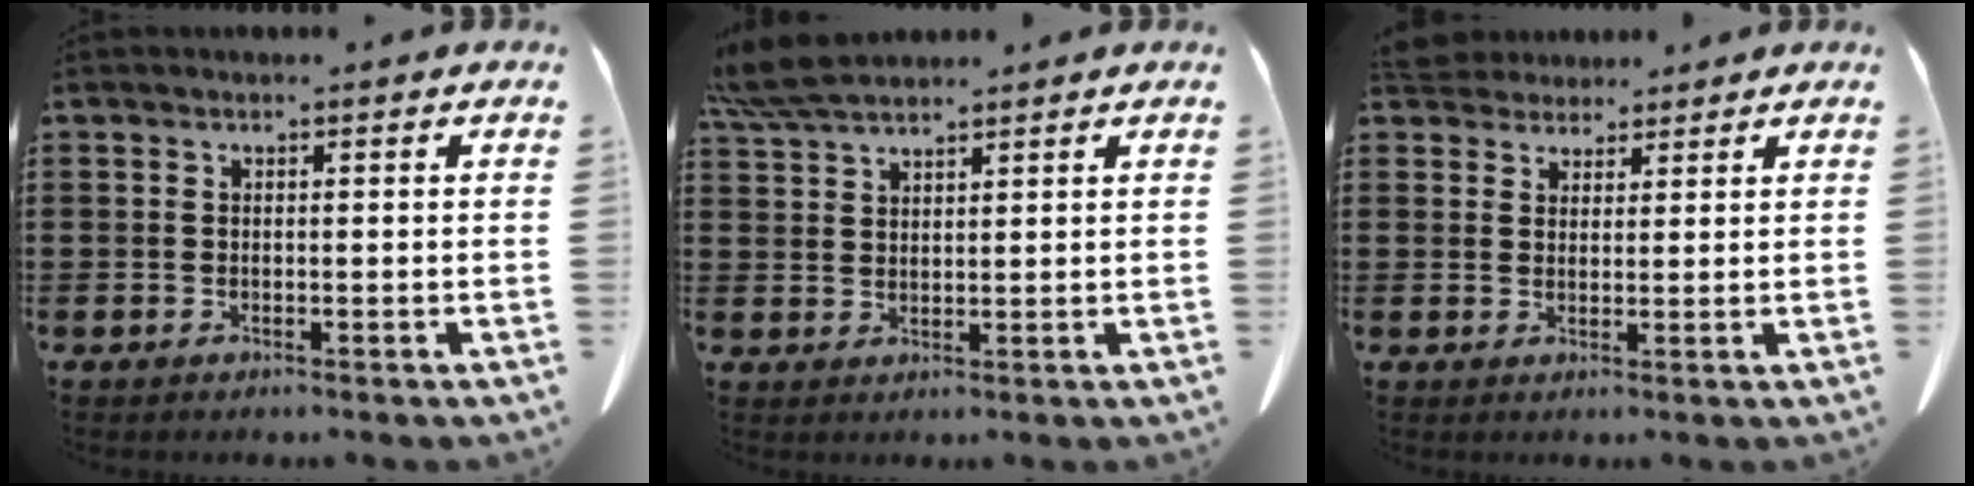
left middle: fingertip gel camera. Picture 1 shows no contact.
{"total": 5.7, "force": [4.9, 0.9, 2.7], "torque": [-0.075, -0.013, 0.093]}
{"total": 3.6, "force": [3.5, 1.1, 0.1], "torque": [-0.015, -0.007, 0.069]}